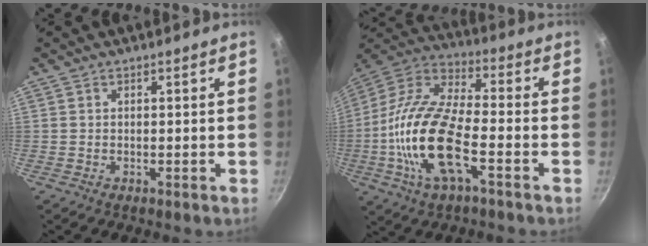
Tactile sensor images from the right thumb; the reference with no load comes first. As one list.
[{"total": 19.3, "force": [-5.2, 7.6, 17.0], "torque": [-0.333, 0.032, -0.119]}]